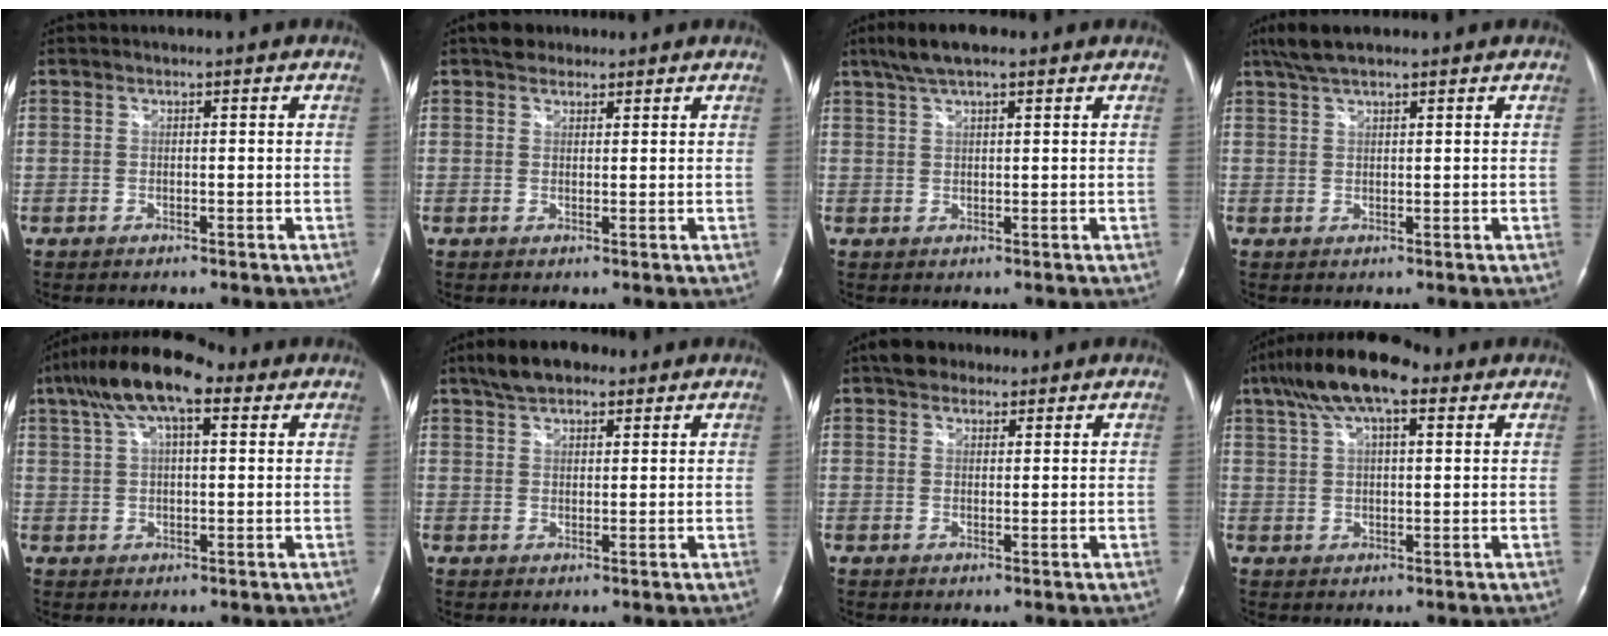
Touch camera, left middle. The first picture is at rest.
{"total": 3.0, "force": [2.3, 1.8, 0.7], "torque": [-0.013, 0.015, 0.037]}
{"total": 6.1, "force": [4.4, 1.3, 4.0], "torque": [-0.081, 0.023, 0.079]}
{"total": 4.9, "force": [3.9, 1.1, 2.8], "torque": [-0.063, 0.017, 0.075]}
{"total": 11.8, "force": [6.6, 3.8, 9.0], "torque": [-0.168, 0.040, 0.114]}
{"total": 6.9, "force": [5.1, 2.9, 3.7], "torque": [-0.070, 0.021, 0.090]}
{"total": 4.3, "force": [3.3, 2.5, 1.3], "torque": [-0.024, 0.020, 0.056]}
{"total": 11.6, "force": [6.9, 3.8, 8.5], "torque": [-0.160, 0.038, 0.120]}